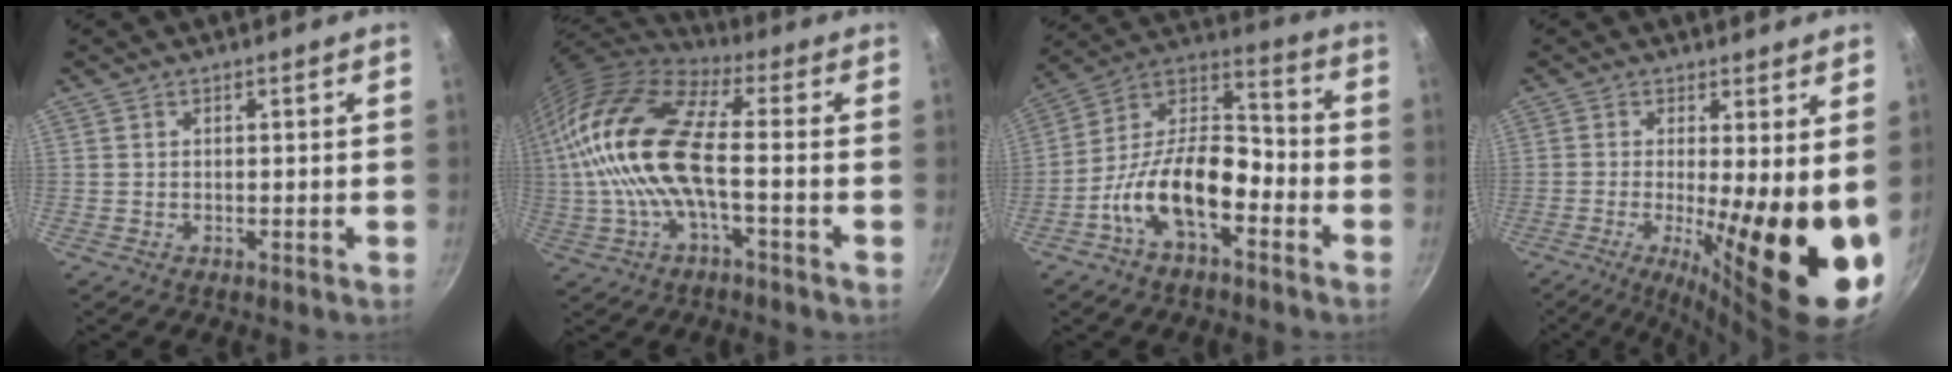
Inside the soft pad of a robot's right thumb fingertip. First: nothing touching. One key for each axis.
{"total": 18.6, "fx": -0.4, "fy": 7.4, "fz": 17.0, "tx": -0.333, "ty": 0.017, "tz": -0.018}
{"total": 16.1, "fx": -6.7, "fy": 8.2, "fz": 12.2, "tx": -0.190, "ty": 0.066, "tz": -0.140}
{"total": 16.5, "fx": -1.8, "fy": 3.7, "fz": 16.0, "tx": -0.219, "ty": -0.029, "tz": -0.021}